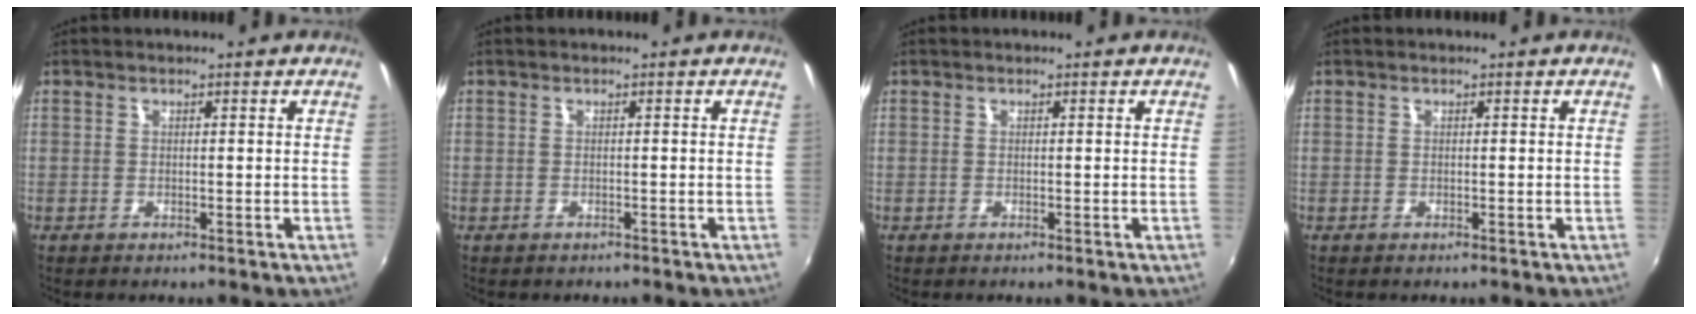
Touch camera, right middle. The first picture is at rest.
{"total": 0.7, "force": [-0.5, 0.4, 0.0], "torque": [-0.004, -0.002, -0.005]}
{"total": 0.0}
{"total": 0.0}